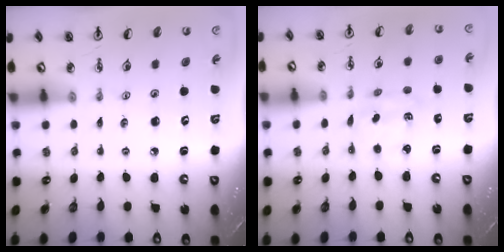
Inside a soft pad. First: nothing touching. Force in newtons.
{"total": 2.3, "press": 2.3, "slide": 0.2}